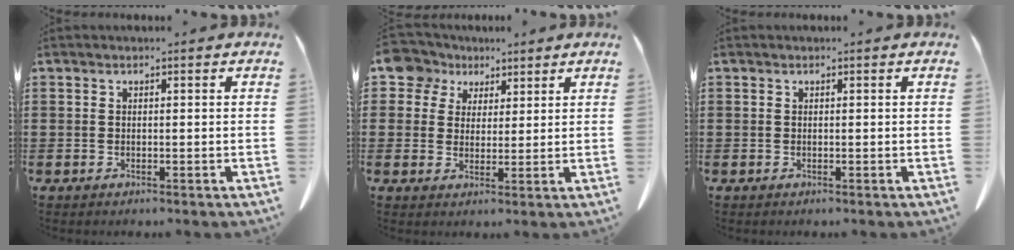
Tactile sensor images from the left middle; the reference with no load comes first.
{"total": 6.2, "force": [3.9, 4.6, 1.2], "torque": [-0.049, -0.002, 0.072]}
{"total": 0.0}